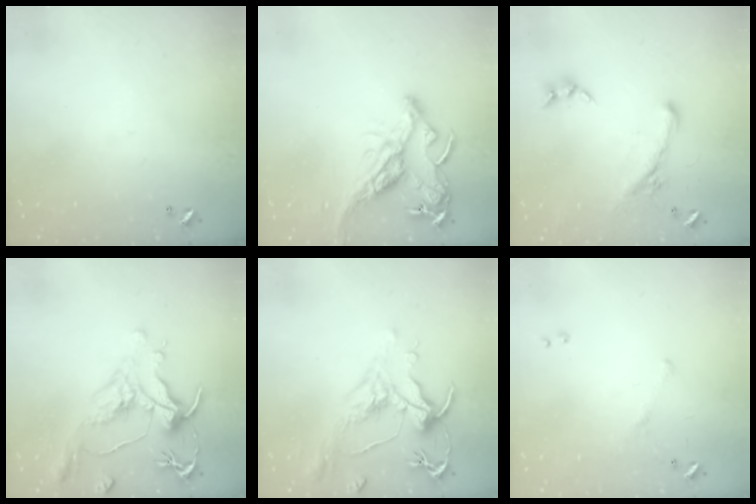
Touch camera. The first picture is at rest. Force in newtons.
{"total": 15.3, "press": 15.2, "slide": 1.8}
{"total": 1.9, "press": 1.3, "slide": 1.4}
{"total": 1.1, "press": 0.2, "slide": 1.1}
{"total": 1.6, "press": 0.7, "slide": 1.4}
{"total": 7.9, "press": 7.9, "slide": 0.7}